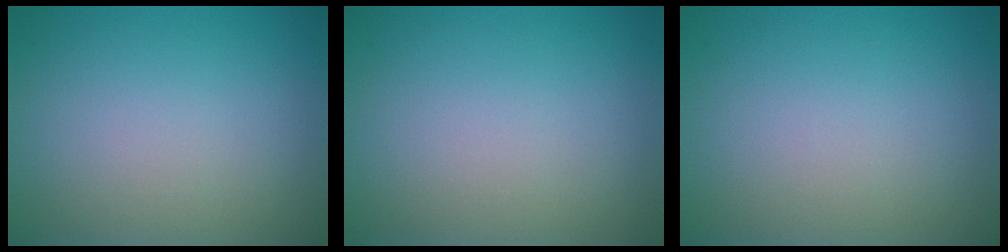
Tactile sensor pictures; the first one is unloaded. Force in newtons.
{"total": 0.0}
{"total": 0.0}